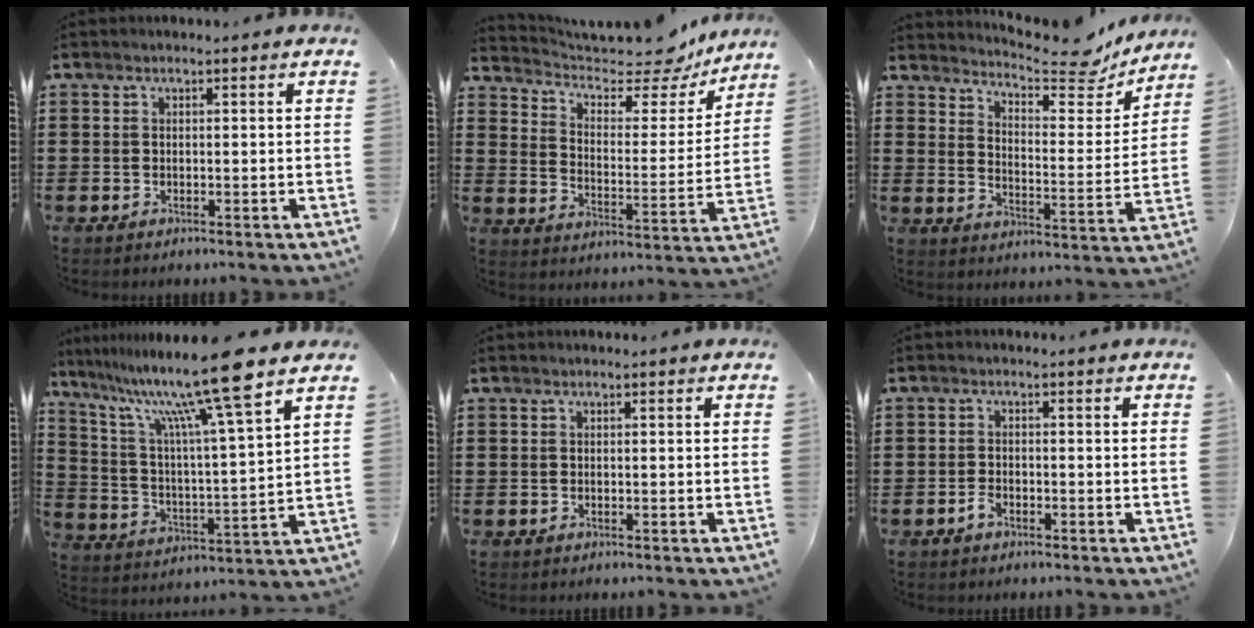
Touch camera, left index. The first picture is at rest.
{"total": 7.1, "force": [6.1, 1.9, 3.0], "torque": [-0.072, -0.046, 0.101]}
{"total": 7.4, "force": [6.9, 0.7, 2.6], "torque": [-0.051, -0.060, 0.112]}
{"total": 13.8, "force": [10.2, -0.2, 9.3], "torque": [-0.197, -0.064, 0.158]}
{"total": 0.0}
{"total": 1.7, "force": [-1.1, 0.7, 1.0], "torque": [-0.022, -0.001, -0.021]}